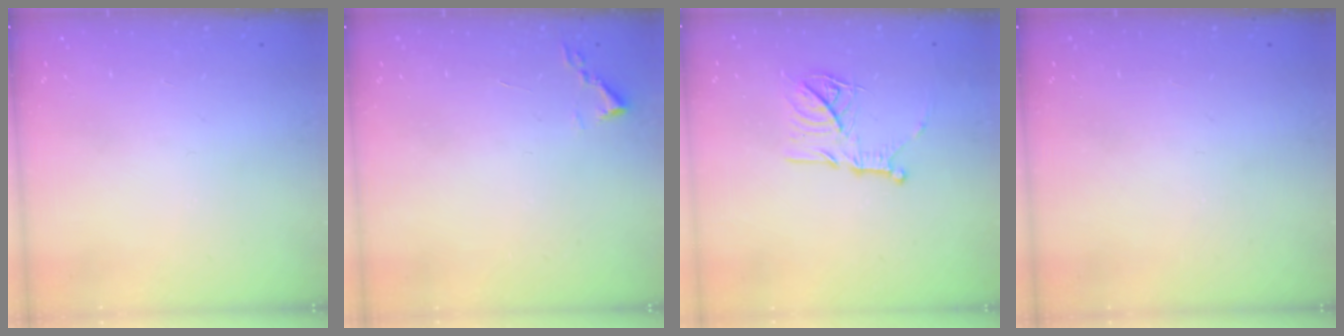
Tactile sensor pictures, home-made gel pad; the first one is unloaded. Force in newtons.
{"total": 1.9, "press": 1.8, "slide": 0.3}
{"total": 14.9, "press": 14.8, "slide": 1.4}
{"total": 0.0}